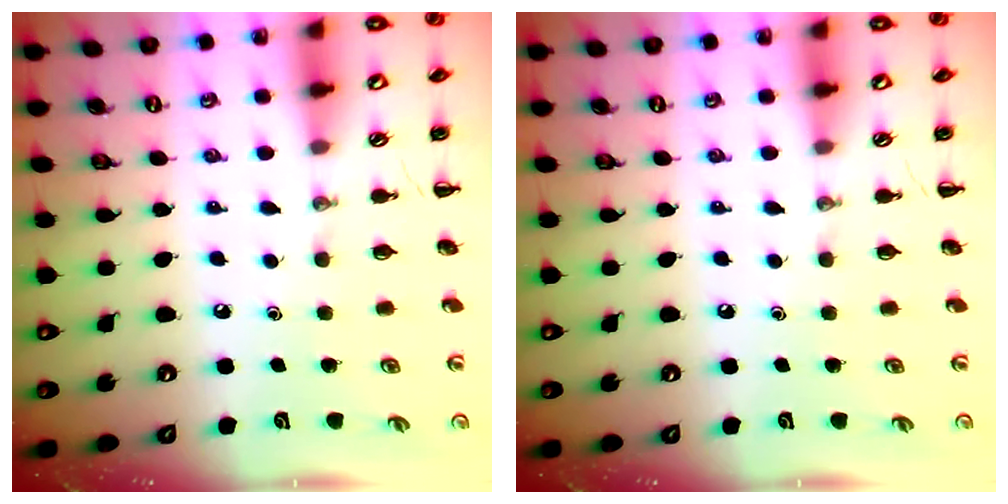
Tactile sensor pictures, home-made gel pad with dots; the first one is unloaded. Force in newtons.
{"total": 0.0}